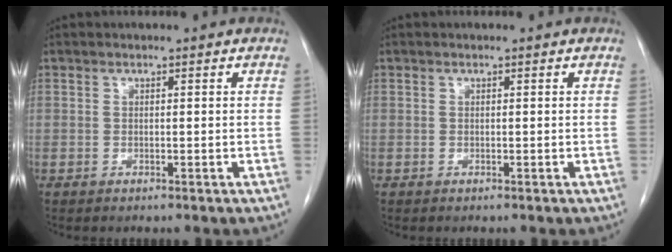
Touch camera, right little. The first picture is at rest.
{"total": 0.0}